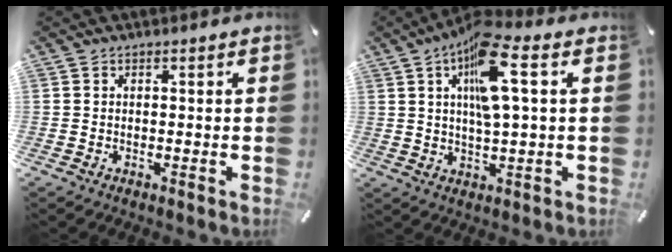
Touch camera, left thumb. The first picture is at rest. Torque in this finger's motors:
{"motor_torque": [2.56, 2.45, 1.70, -1.07, 0.47]}